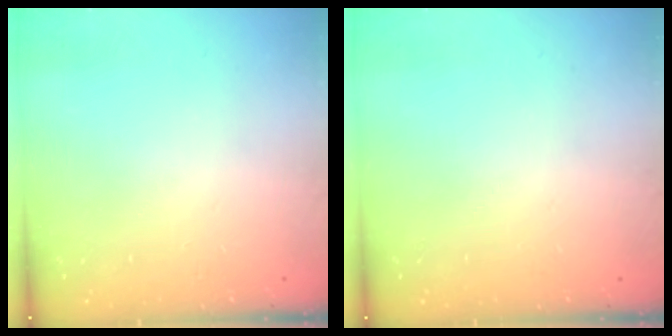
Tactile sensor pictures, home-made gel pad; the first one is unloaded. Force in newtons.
{"total": 0.0}